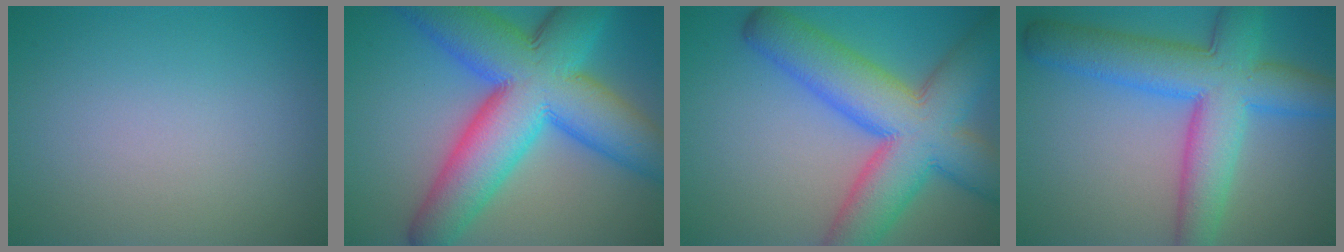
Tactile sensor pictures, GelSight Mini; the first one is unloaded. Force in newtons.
{"total": 15.0, "press": 15.0, "slide": 0.4}
{"total": 11.7, "press": 11.7, "slide": 0.5}
{"total": 9.4, "press": 9.4, "slide": 0.3}